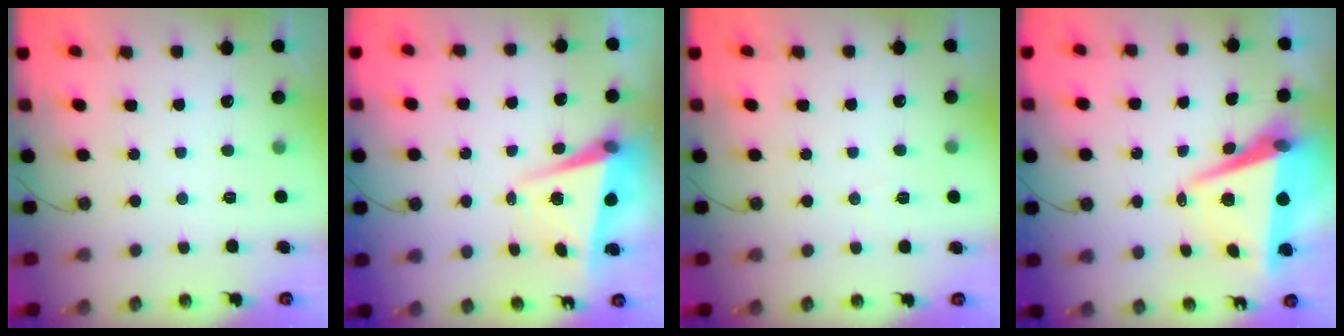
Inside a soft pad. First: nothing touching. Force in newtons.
{"total": 5.2, "press": 5.2, "slide": 0.6}
{"total": 6.0, "press": 4.0, "slide": 4.4}
{"total": 9.3, "press": 8.4, "slide": 4.0}